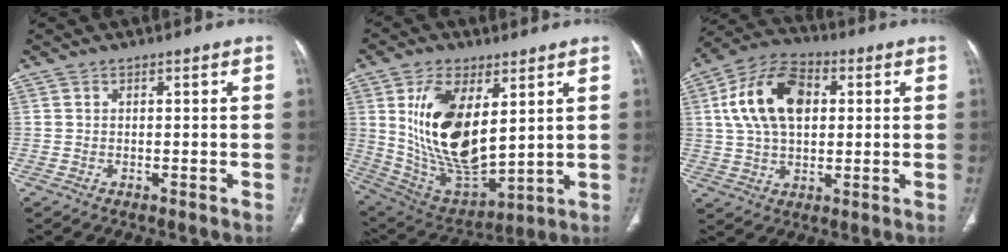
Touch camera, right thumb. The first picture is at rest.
{"total": 20.1, "force": [5.2, 10.3, 16.5], "torque": [-0.291, -0.032, 0.115]}
{"total": 15.6, "force": [3.2, 9.6, 11.8], "torque": [-0.205, 0.015, 0.054]}